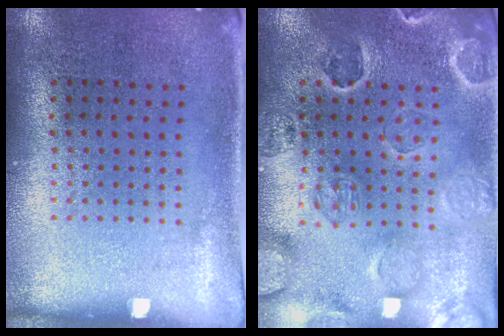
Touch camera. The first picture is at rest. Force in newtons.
{"total": 2.7, "press": 2.7, "slide": 0.5}